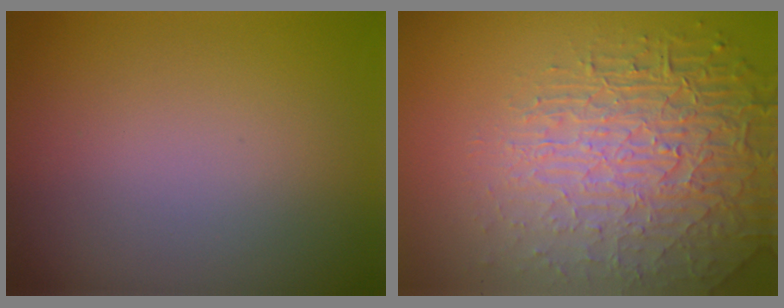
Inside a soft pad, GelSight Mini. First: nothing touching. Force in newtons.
{"total": 7.8, "press": 5.5, "slide": 5.5}